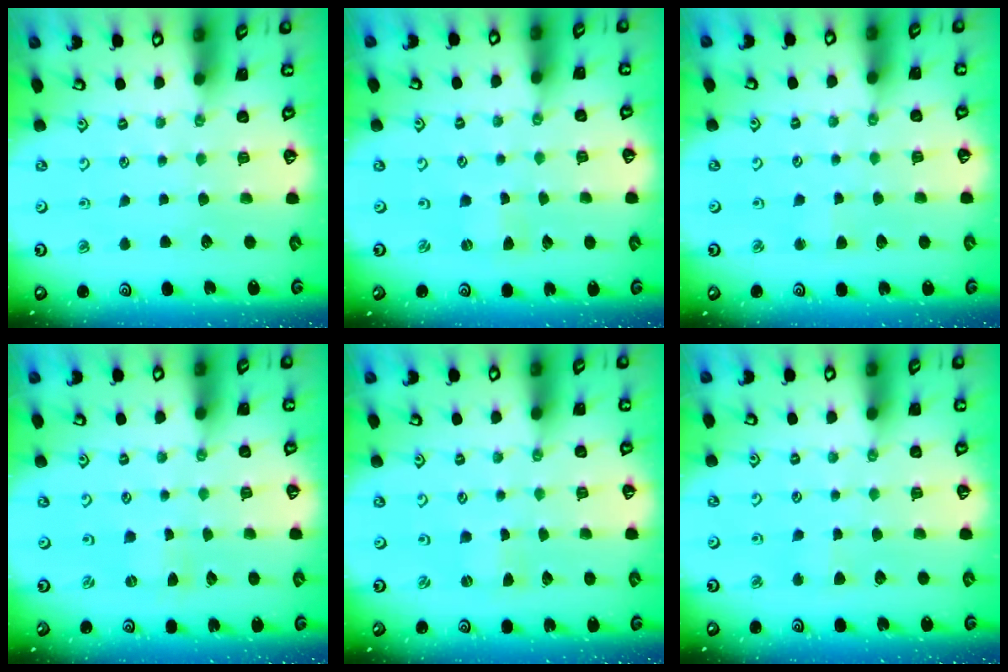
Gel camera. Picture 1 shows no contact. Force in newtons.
{"total": 0.8, "press": 0.7, "slide": 0.2}
{"total": 1.9, "press": 1.9, "slide": 0.3}
{"total": 0.0}
{"total": 0.0}
{"total": 2.7, "press": 2.6, "slide": 0.4}